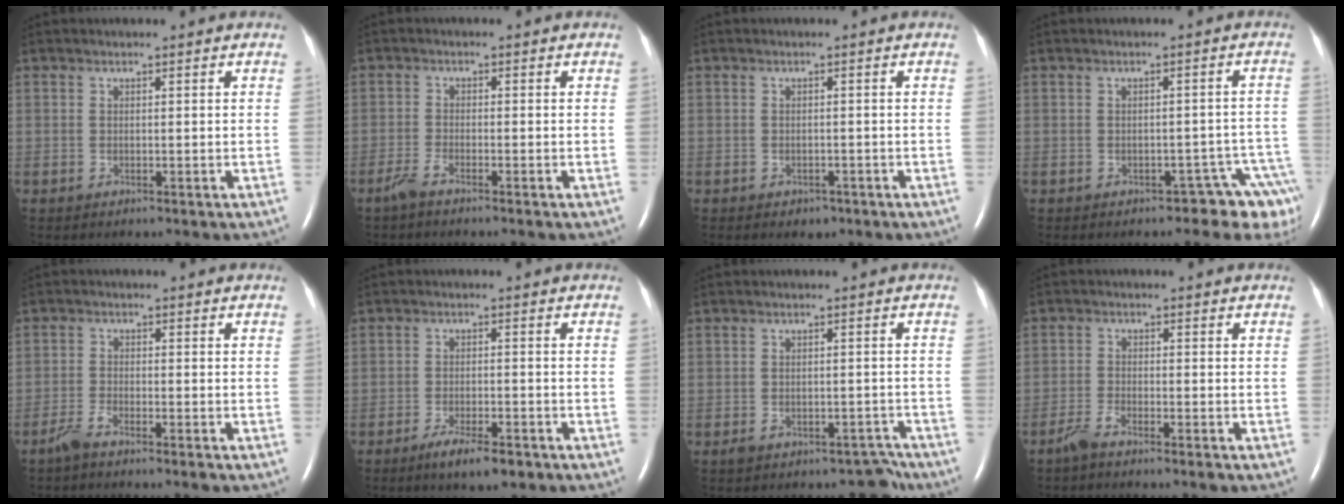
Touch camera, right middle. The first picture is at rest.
{"total": 2.2, "force": [-1.8, 0.0, 1.2], "torque": [-0.035, -0.004, -0.039]}
{"total": 1.5, "force": [-0.9, 1.1, 0.5], "torque": [-0.010, 0.002, -0.007]}
{"total": 5.8, "force": [-4.7, 2.9, 1.8], "torque": [0.010, 0.027, -0.051]}
{"total": 2.8, "force": [-2.4, 0.1, 1.5], "torque": [-0.036, -0.004, -0.050]}
{"total": 5.3, "force": [-3.6, 1.1, 3.8], "torque": [-0.071, -0.007, -0.056]}
{"total": 3.8, "force": [-3.1, 2.0, 0.6], "torque": [0.002, 0.021, -0.037]}
{"total": 2.9, "force": [-2.5, 0.1, 1.5], "torque": [-0.036, -0.003, -0.051]}